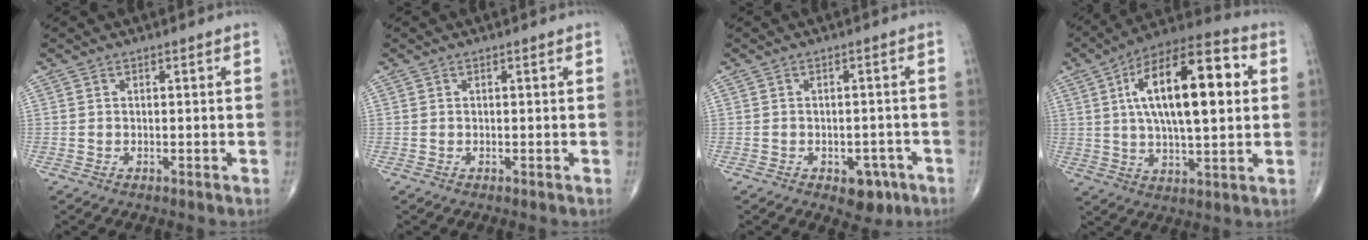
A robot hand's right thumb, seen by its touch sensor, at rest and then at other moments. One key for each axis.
{"total": 0.0}
{"total": 4.9, "fx": -2.5, "fy": 3.1, "fz": 2.9, "tx": -0.015, "ty": 0.015, "tz": -0.027}
{"total": 21.4, "fx": 4.3, "fy": 8.5, "fz": 19.2, "tx": -0.299, "ty": 0.015, "tz": 0.062}